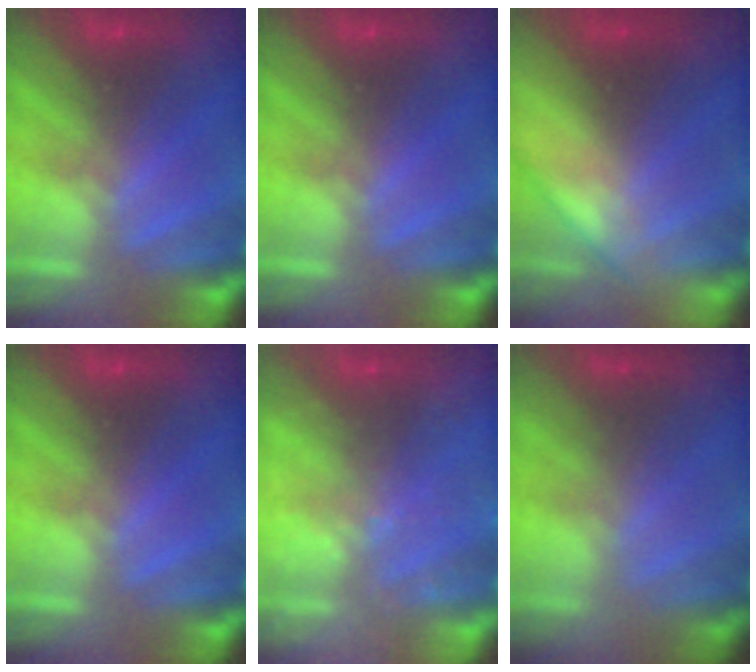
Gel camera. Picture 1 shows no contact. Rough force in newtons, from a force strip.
{"total": 0.0}
{"total": 2.9}
{"total": 0.0}
{"total": 6.8}
{"total": 1.8}